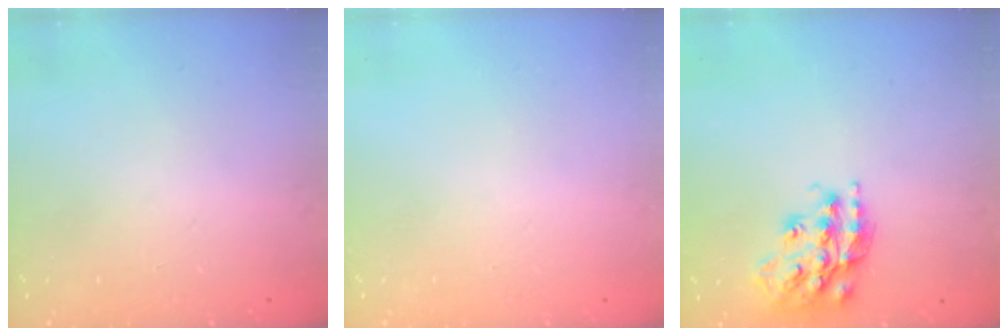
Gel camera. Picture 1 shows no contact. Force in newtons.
{"total": 0.0}
{"total": 19.7, "press": 19.6, "slide": 1.4}